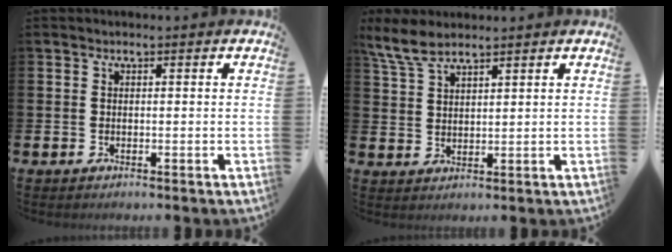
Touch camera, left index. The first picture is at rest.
{"total": 5.7, "force": [4.9, 1.5, 2.5], "torque": [-0.059, -0.014, 0.090]}